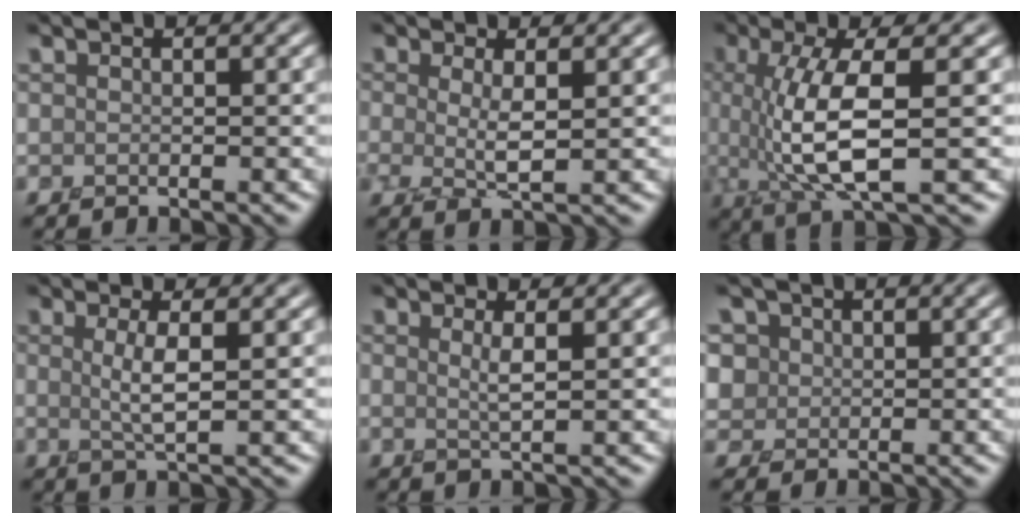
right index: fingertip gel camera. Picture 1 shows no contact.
{"total": 2.0, "force": [0.2, 0.3, 2.0], "torque": [-0.043, -0.012, 0.007]}
{"total": 6.9, "force": [-0.1, 1.8, 6.6], "torque": [-0.125, -0.009, 0.008]}
{"total": 2.2, "force": [0.2, 0.4, 2.2], "torque": [-0.040, -0.007, 0.006]}
{"total": 1.1, "force": [0.3, 0.2, 1.1], "torque": [-0.018, -0.007, 0.003]}
{"total": 2.6, "force": [0.9, 2.4, 0.4], "torque": [-0.014, 0.007, 0.027]}